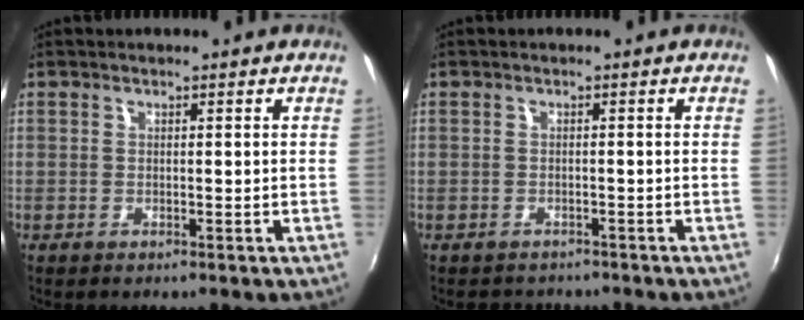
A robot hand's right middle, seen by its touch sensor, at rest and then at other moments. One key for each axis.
{"total": 2.7, "fx": -2.3, "fy": 1.5, "fz": 0.1, "tx": -0.006, "ty": 0.000, "tz": -0.035}